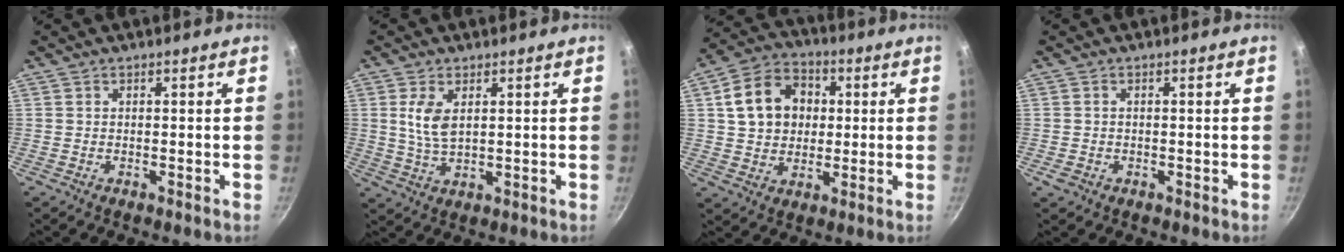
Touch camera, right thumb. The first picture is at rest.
{"total": 5.8, "force": [1.7, 3.0, 4.7], "torque": [-0.092, -0.011, 0.036]}
{"total": 13.5, "force": [2.6, 10.8, 7.7], "torque": [-0.107, 0.018, 0.038]}
{"total": 1.4, "force": [-0.6, 1.2, 0.6], "torque": [-0.010, -0.001, -0.009]}